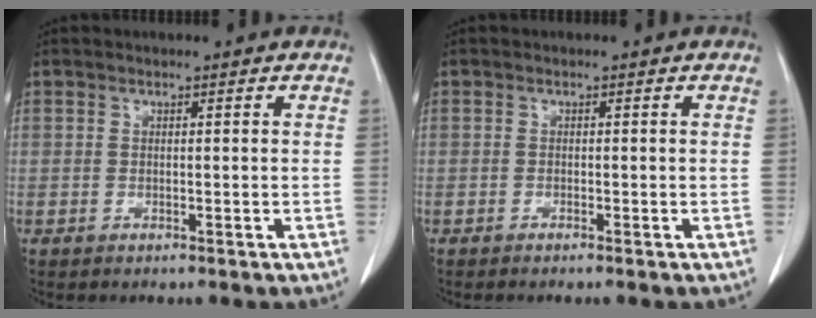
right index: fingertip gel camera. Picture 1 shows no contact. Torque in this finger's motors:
{"motor_torque": [-0.04, 0.05, -0.09, 0.01]}